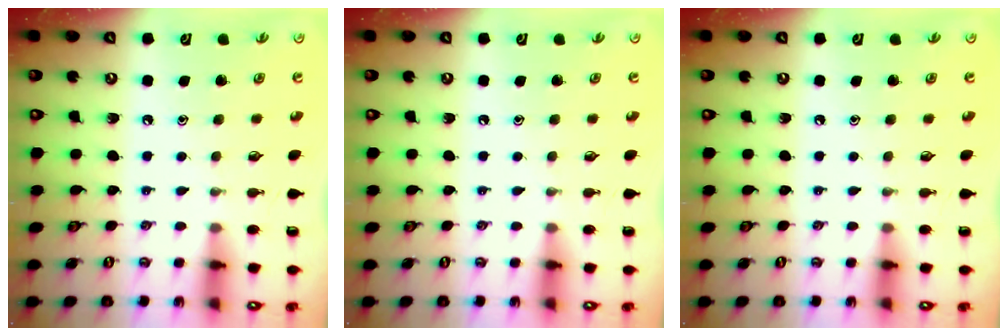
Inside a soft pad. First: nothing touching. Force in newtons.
{"total": 0.0}
{"total": 0.0}